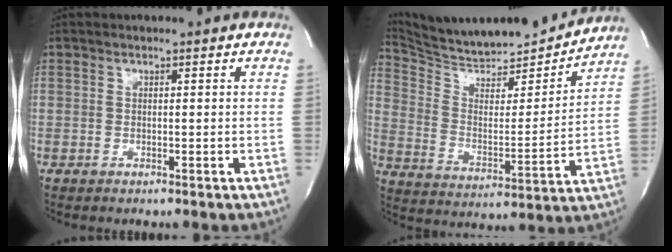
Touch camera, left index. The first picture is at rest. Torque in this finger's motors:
{"motor_torque": [0.21, -0.28, 0.09, 0.06]}